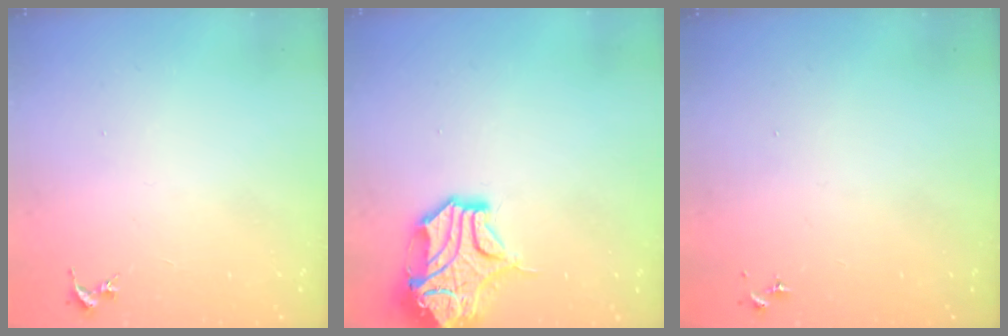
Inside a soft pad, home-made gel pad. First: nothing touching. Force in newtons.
{"total": 15.8, "press": 15.6, "slide": 2.5}
{"total": 0.0}